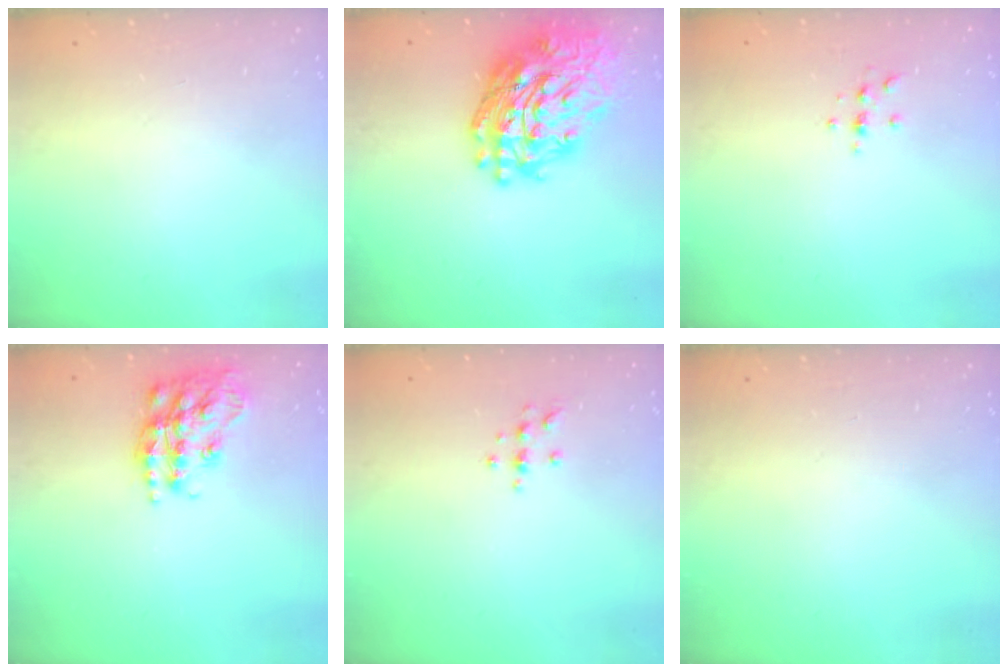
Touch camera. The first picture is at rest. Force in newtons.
{"total": 24.3, "press": 24.2, "slide": 2.6}
{"total": 2.2, "press": 2.1, "slide": 0.2}
{"total": 18.2, "press": 18.2, "slide": 1.2}
{"total": 4.7, "press": 4.7, "slide": 0.6}
{"total": 0.0}